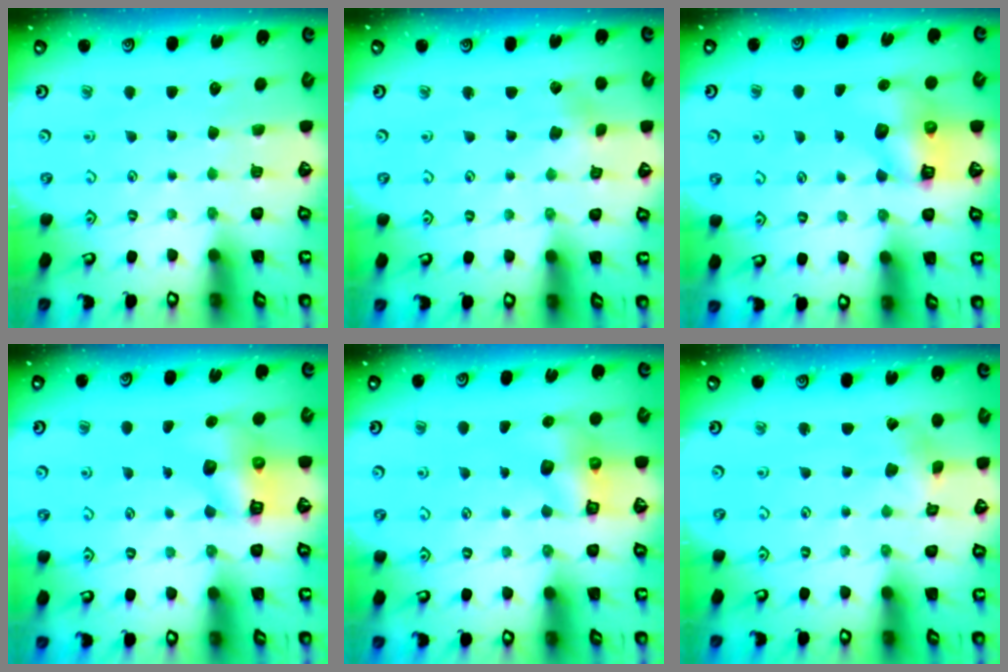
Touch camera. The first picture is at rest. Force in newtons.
{"total": 2.7, "press": 2.6, "slide": 0.4}
{"total": 7.4, "press": 7.3, "slide": 0.9}
{"total": 6.8, "press": 6.7, "slide": 0.9}
{"total": 6.7, "press": 6.7, "slide": 0.9}
{"total": 1.6, "press": 1.6, "slide": 0.0}